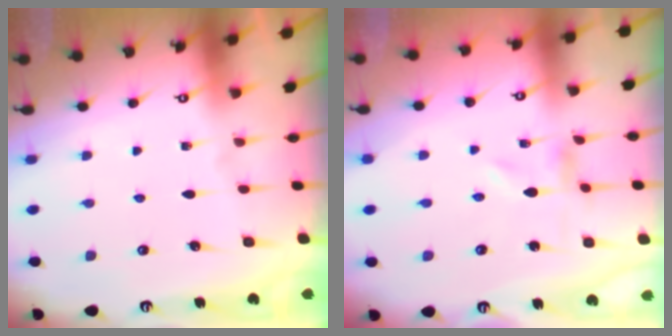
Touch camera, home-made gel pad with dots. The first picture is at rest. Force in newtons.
{"total": 0.0}